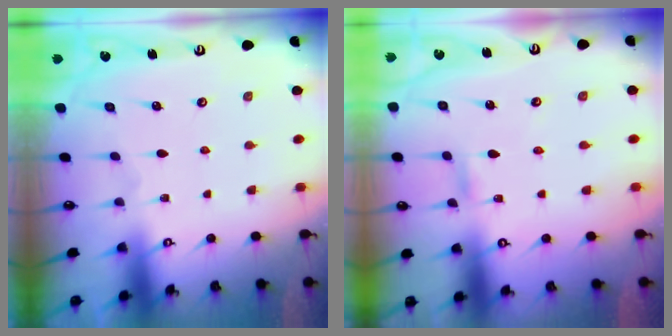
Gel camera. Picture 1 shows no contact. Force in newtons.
{"total": 2.9, "press": 2.9, "slide": 0.1}